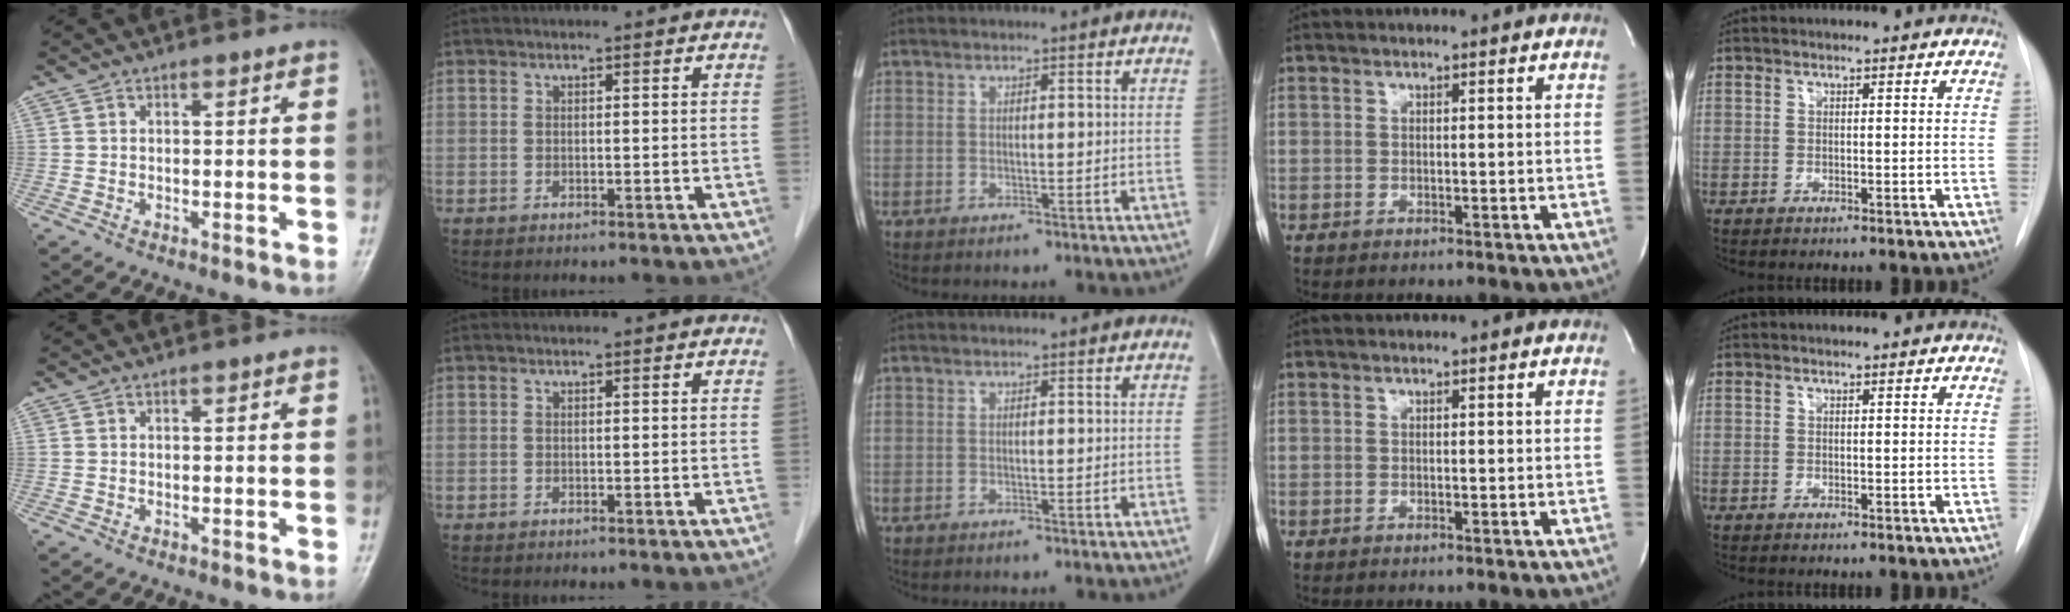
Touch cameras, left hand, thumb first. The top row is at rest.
{}